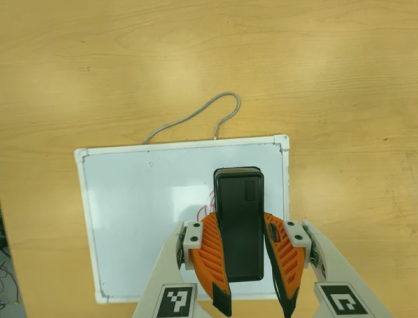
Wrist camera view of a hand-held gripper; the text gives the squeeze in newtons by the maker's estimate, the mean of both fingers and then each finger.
{"total": 7.1, "left": 5.9, "right": 8.2}